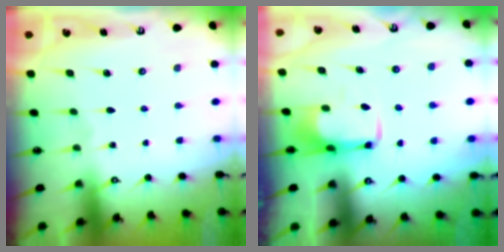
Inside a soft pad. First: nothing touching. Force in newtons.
{"total": 4.8, "press": 4.7, "slide": 1.2}